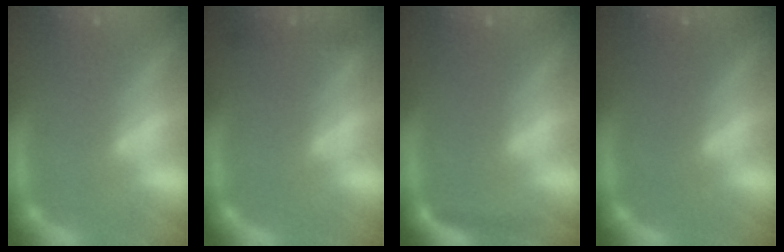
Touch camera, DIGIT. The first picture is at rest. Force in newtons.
{"total": 1.9}
{"total": 1.4}
{"total": 0.0}